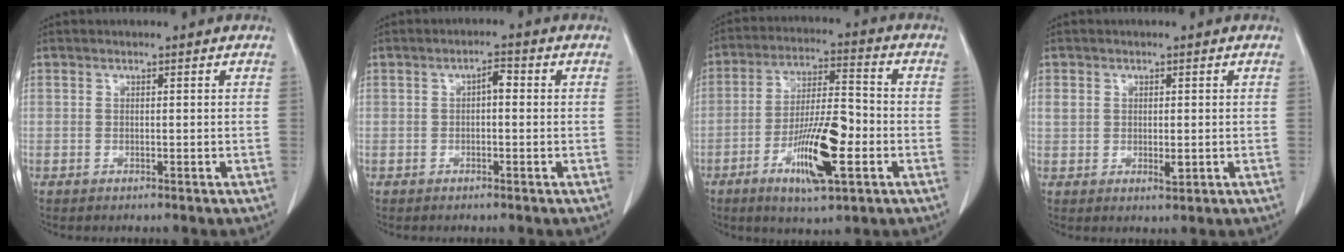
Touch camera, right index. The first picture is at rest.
{"total": 2.1, "force": [0.1, 0.8, 1.9], "torque": [-0.029, 0.008, 0.000]}
{"total": 12.8, "force": [-4.6, 2.6, 11.7], "torque": [-0.216, -0.007, -0.077]}
{"total": 3.0, "force": [0.1, 1.8, 2.4], "torque": [-0.041, -0.001, 0.008]}